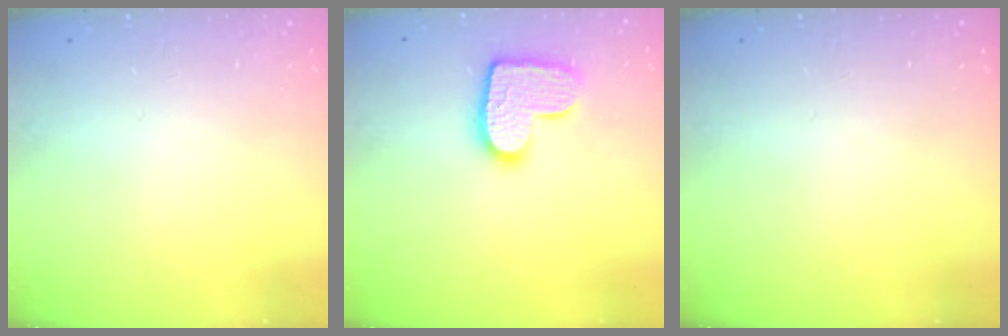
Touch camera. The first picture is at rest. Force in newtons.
{"total": 12.8, "press": 12.8, "slide": 0.8}
{"total": 0.0}